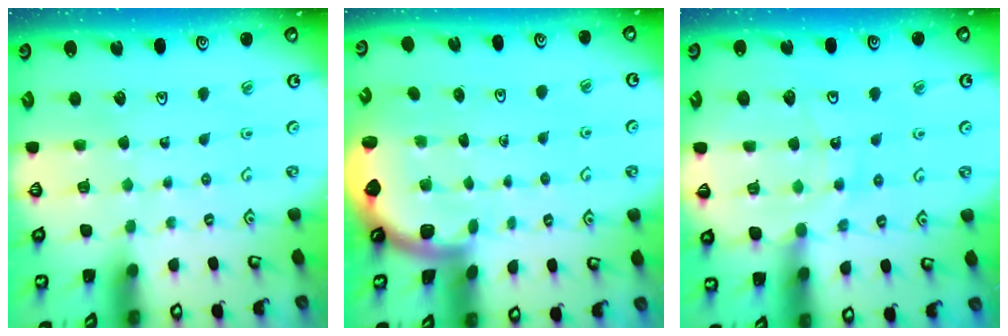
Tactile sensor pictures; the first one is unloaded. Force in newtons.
{"total": 1.6, "press": 1.6, "slide": 0.1}
{"total": 12.0, "press": 11.8, "slide": 1.6}